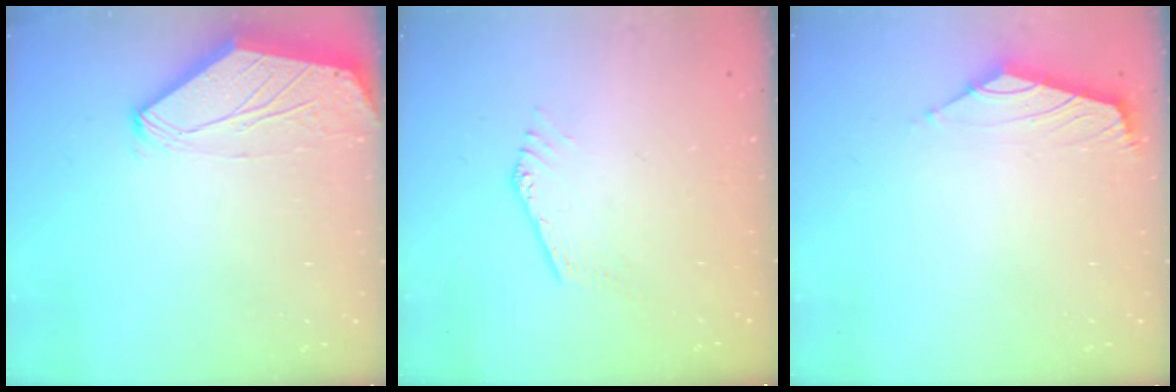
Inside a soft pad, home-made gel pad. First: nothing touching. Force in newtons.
{"total": 0.0}
{"total": 1.7, "press": 1.6, "slide": 0.6}